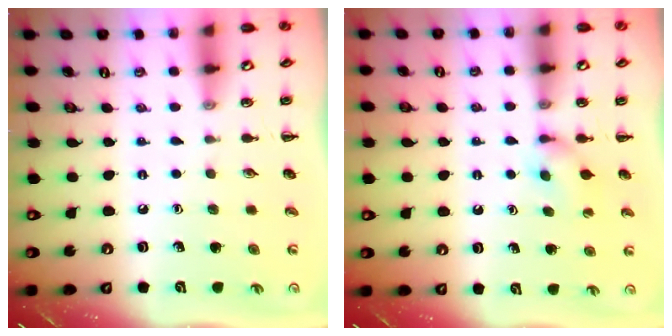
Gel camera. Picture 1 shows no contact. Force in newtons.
{"total": 4.4, "press": 4.2, "slide": 1.2}